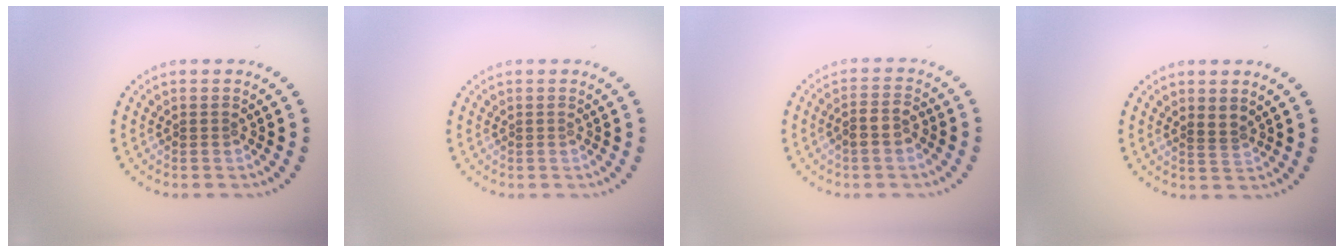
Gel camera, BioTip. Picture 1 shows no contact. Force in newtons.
{"total": 0.0}
{"total": 2.3, "press": 2.1, "slide": 1.0}
{"total": 0.9, "press": 0.6, "slide": 0.6}